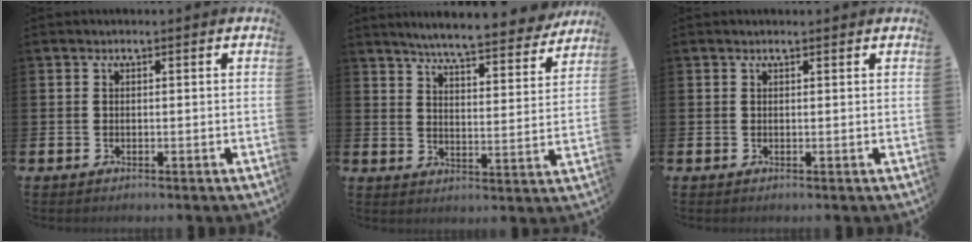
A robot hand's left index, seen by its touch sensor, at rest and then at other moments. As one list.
[{"total": 6.7, "force": [6.4, 0.3, 1.9], "torque": [-0.050, -0.048, 0.107]}, {"total": 0.5, "force": [0.5, 0.0, 0.2], "torque": [-0.003, 0.001, 0.009]}]